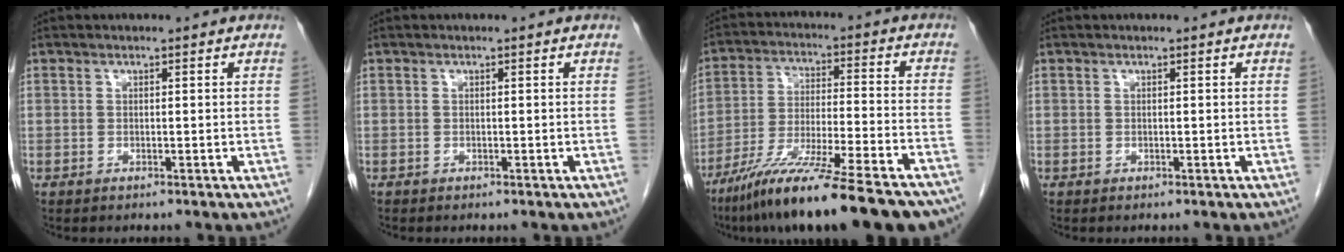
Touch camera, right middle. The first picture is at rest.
{"total": 0.0}
{"total": 21.9, "force": [-17.2, 1.2, 13.4], "torque": [-0.175, -0.029, -0.280]}
{"total": 0.0}